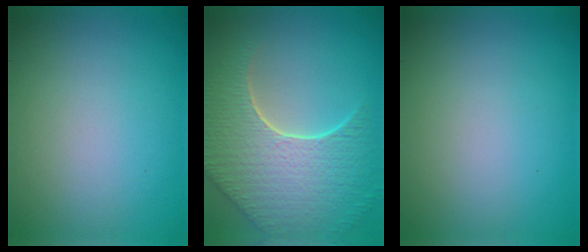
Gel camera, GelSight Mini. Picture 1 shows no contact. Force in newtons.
{"total": 9.0, "press": 6.4, "slide": 6.4}
{"total": 0.0}